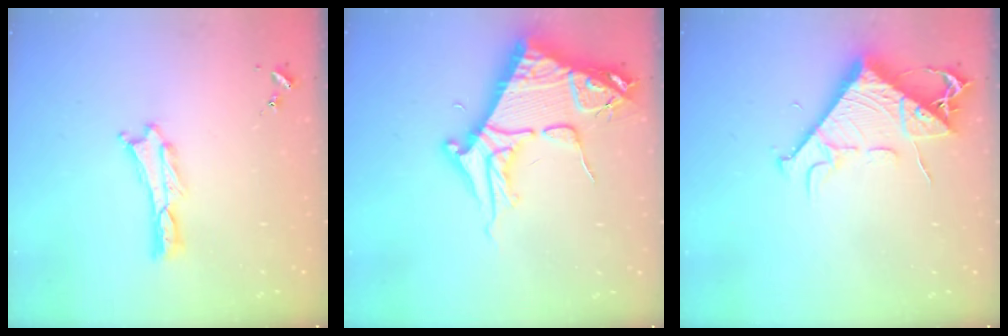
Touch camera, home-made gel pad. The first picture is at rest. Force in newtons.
{"total": 10.7, "press": 10.7, "slide": 1.2}
{"total": 9.2, "press": 9.1, "slide": 1.2}